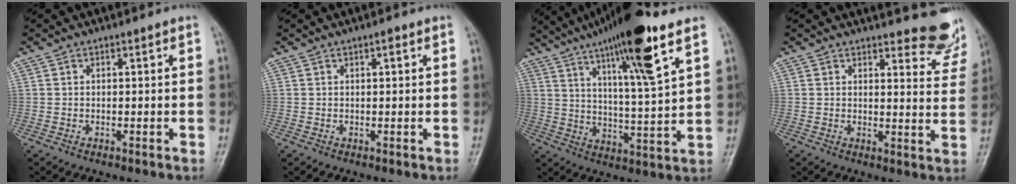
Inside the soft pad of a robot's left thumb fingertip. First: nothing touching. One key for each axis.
{"total": 1.0, "fx": 0.5, "fy": 0.3, "fz": 0.8, "tx": -0.011, "ty": 0.002, "tz": 0.005}
{"total": 18.1, "fx": 10.5, "fy": 2.2, "fz": 14.5, "tx": -0.230, "ty": -0.043, "tz": 0.173}
{"total": 9.2, "fx": 8.7, "fy": 2.4, "fz": 2.1, "tx": 0.010, "ty": -0.076, "tz": 0.081}